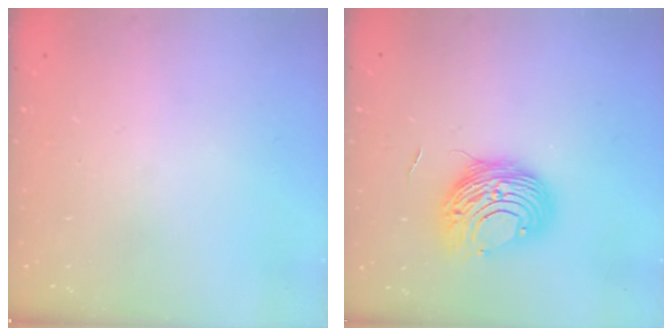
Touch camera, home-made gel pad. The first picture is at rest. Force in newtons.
{"total": 10.6, "press": 10.5, "slide": 1.0}